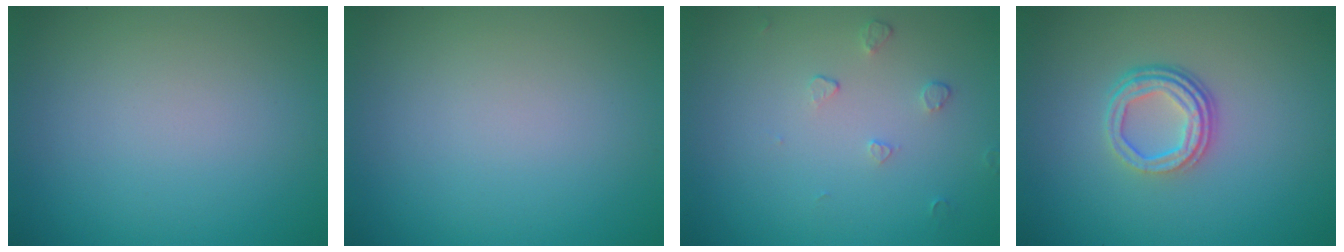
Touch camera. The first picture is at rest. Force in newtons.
{"total": 0.0}
{"total": 0.9, "press": 0.6, "slide": 0.7}
{"total": 3.6, "press": 2.6, "slide": 2.4}